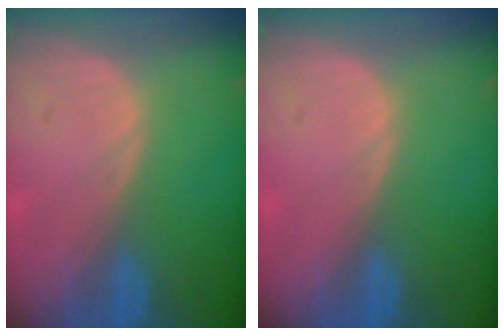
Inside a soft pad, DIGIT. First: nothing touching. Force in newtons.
{"total": 0.0}